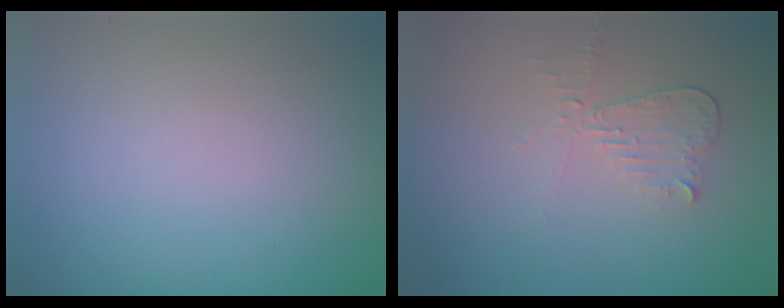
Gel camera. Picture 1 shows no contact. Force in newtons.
{"total": 2.1, "press": 2.0, "slide": 0.5}